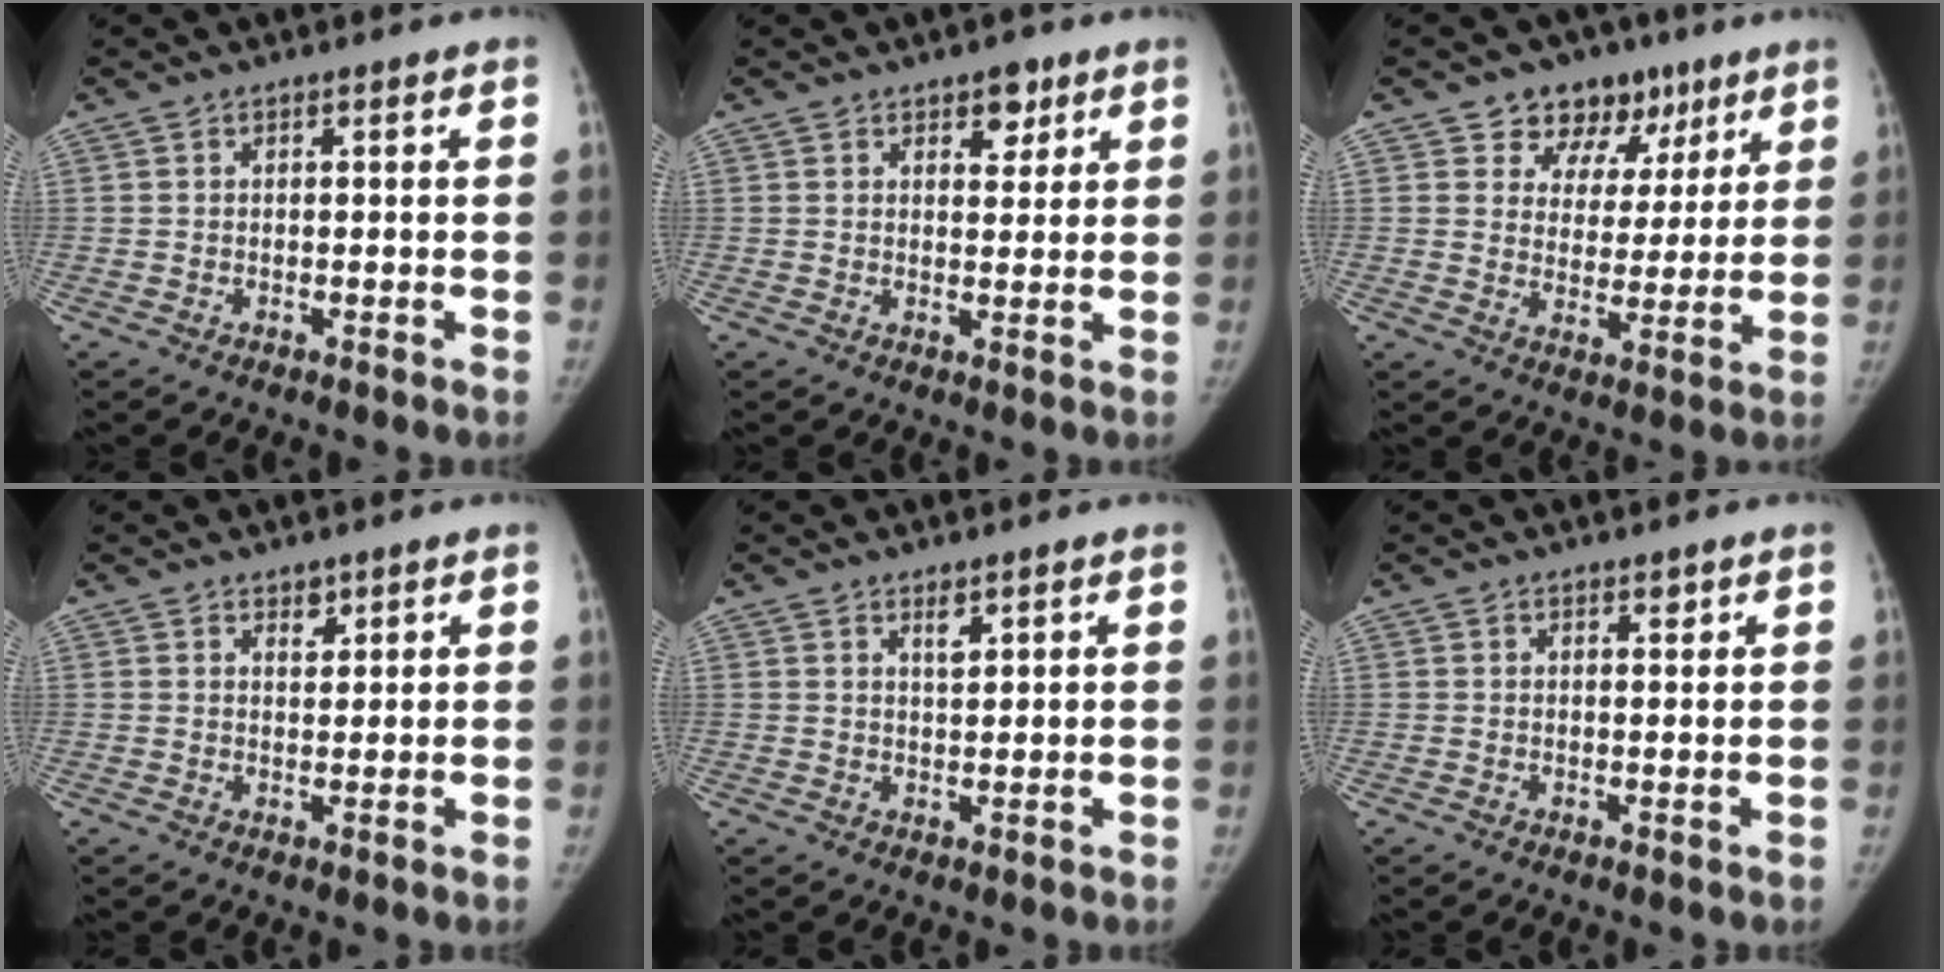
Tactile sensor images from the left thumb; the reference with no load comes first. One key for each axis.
{"total": 4.2, "fx": 2.5, "fy": 2.5, "fz": 2.3, "tx": -0.004, "ty": -0.013, "tz": 0.033}
{"total": 11.2, "fx": 6.8, "fy": 8.4, "fz": 3.2, "tx": 0.008, "ty": -0.017, "tz": 0.101}
{"total": 1.9, "fx": 1.4, "fy": 1.2, "fz": 0.7, "tx": 0.003, "ty": -0.009, "tz": 0.020}
{"total": 2.1, "fx": 1.4, "fy": 0.8, "fz": 1.4, "tx": -0.018, "ty": -0.010, "tz": 0.025}
{"total": 0.8, "fx": 0.6, "fy": 0.4, "fz": 0.4, "tx": 0.002, "ty": -0.004, "tz": 0.008}